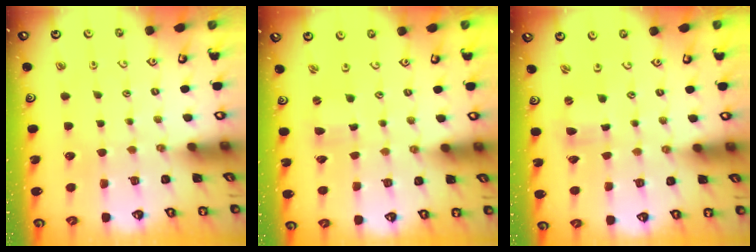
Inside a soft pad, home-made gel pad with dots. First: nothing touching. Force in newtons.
{"total": 0.8, "press": 0.8, "slide": 0.2}
{"total": 0.0}